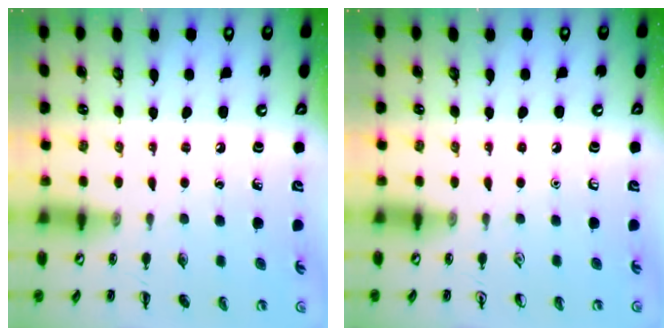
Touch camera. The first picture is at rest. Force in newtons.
{"total": 0.0}